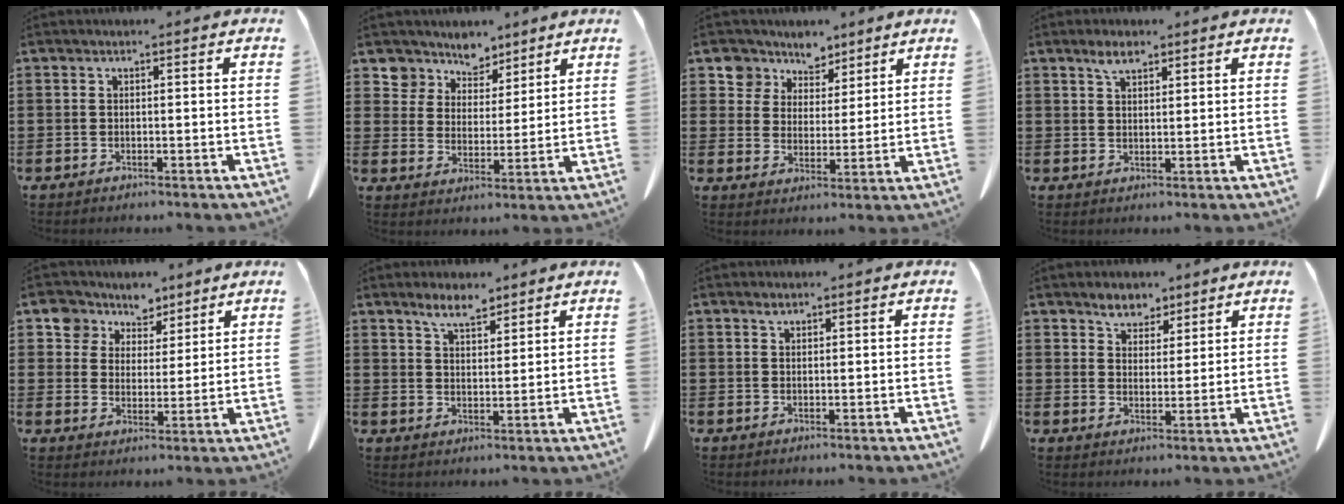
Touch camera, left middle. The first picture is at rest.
{"total": 6.5, "force": [5.8, 2.9, -0.4], "torque": [-0.031, -0.037, 0.110]}
{"total": 6.3, "force": [5.2, 3.6, -0.2], "torque": [-0.036, -0.025, 0.097]}
{"total": 3.1, "force": [2.1, 1.1, 1.9], "torque": [-0.041, 0.002, 0.039]}
{"total": 6.1, "force": [4.7, 3.9, 0.1], "torque": [-0.041, -0.017, 0.087]}
{"total": 4.6, "force": [3.8, 1.4, 2.2], "torque": [-0.043, -0.006, 0.068]}
{"total": 0.8, "force": [0.6, 0.3, 0.4], "torque": [-0.010, 0.000, 0.012]}
{"total": 4.3, "force": [3.6, 2.2, 0.8], "torque": [-0.029, -0.001, 0.070]}